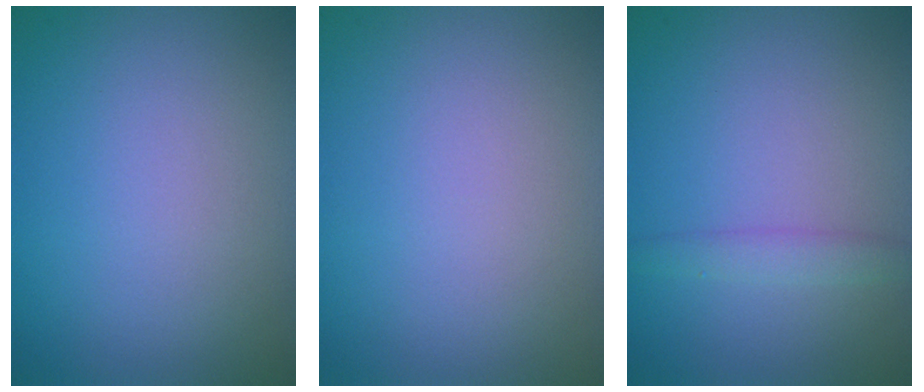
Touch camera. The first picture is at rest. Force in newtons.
{"total": 0.0}
{"total": 1.6, "press": 1.6, "slide": 0.0}